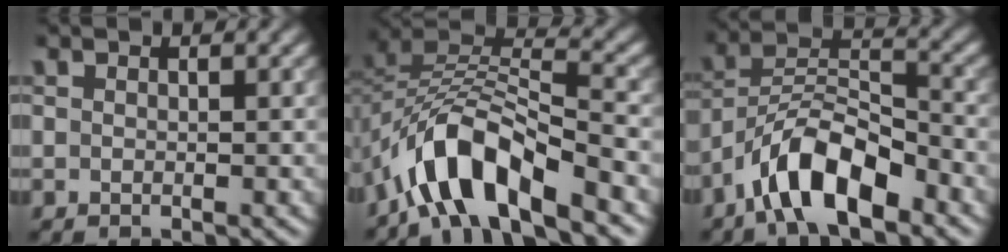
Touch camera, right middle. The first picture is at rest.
{"total": 8.3, "force": [-5.5, 3.1, 5.4], "torque": [-0.089, 0.005, -0.110]}
{"total": 7.8, "force": [-5.1, 2.7, 5.2], "torque": [-0.083, 0.011, -0.098]}